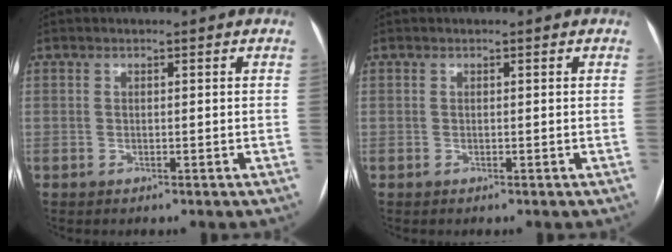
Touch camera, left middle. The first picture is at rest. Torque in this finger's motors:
{"motor_torque": [0.00, -0.04, 0.00, 0.00]}